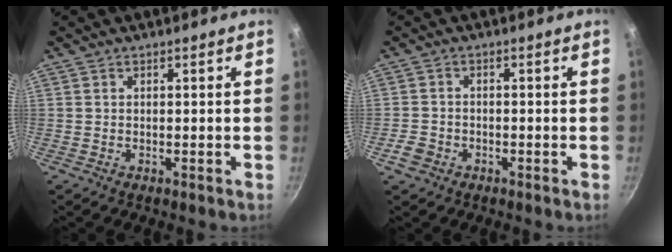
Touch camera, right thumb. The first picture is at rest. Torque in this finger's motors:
{"motor_torque": [0.49, -0.16, 0.23, -0.41, 0.00]}